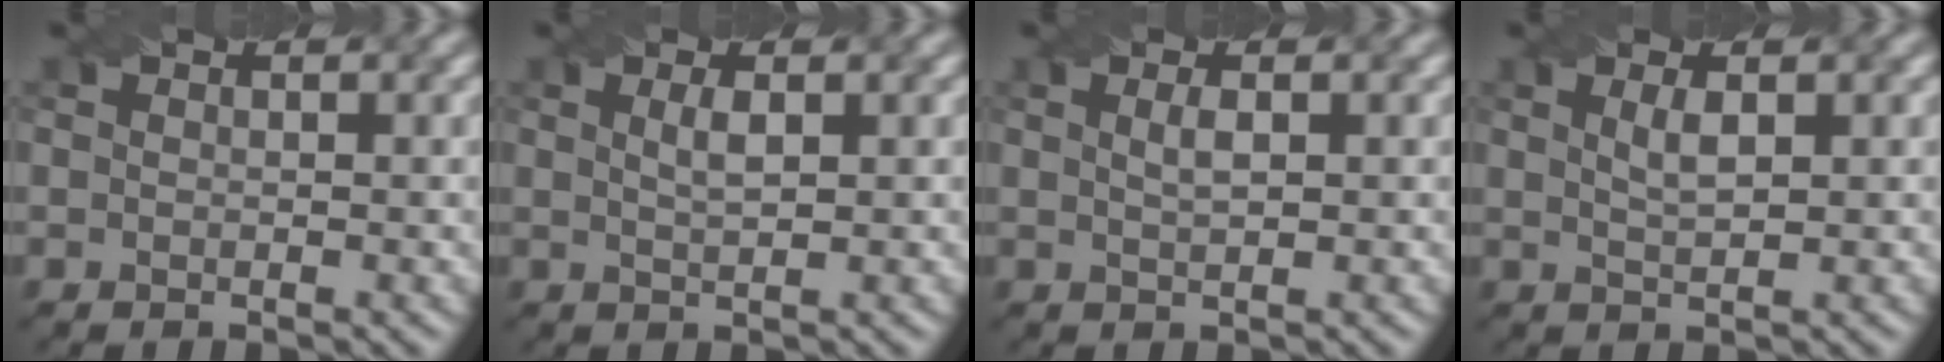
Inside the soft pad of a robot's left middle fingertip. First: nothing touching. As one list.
[{"total": 1.3, "force": [0.3, 0.3, 1.2], "torque": [-0.021, 0.003, 0.007]}, {"total": 1.1, "force": [0.2, 0.3, 1.1], "torque": [-0.019, 0.002, 0.006]}, {"total": 1.4, "force": [0.4, 0.4, 1.3], "torque": [-0.026, 0.001, 0.011]}]